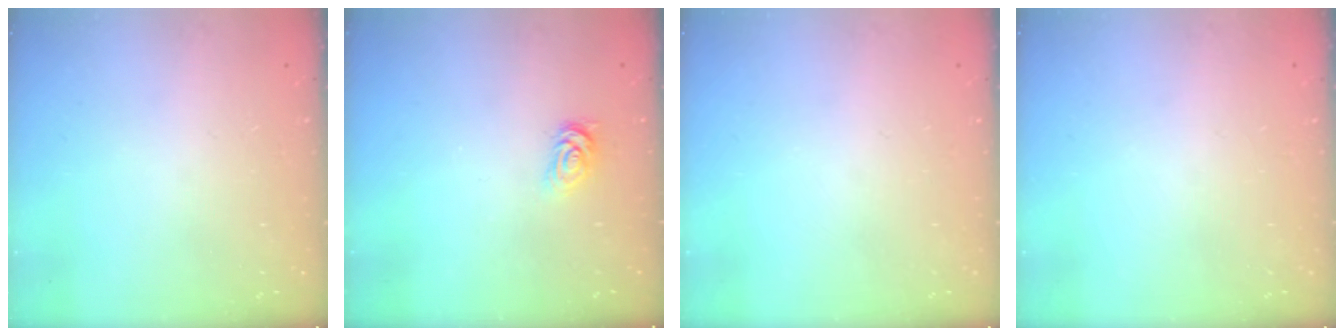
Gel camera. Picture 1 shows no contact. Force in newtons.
{"total": 1.8, "press": 1.8, "slide": 0.3}
{"total": 0.0}
{"total": 0.0}